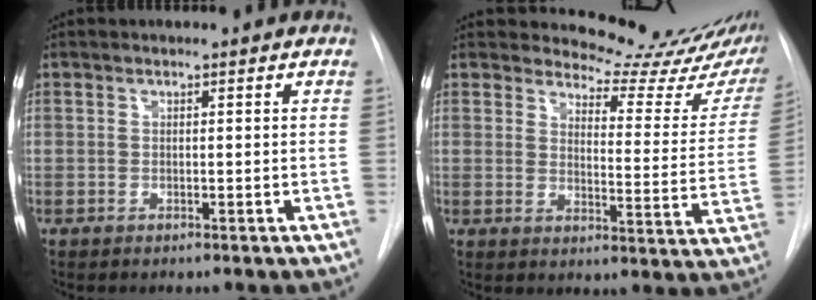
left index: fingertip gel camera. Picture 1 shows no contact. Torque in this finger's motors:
{"motor_torque": [1.02, -1.12, -0.02, -0.04]}